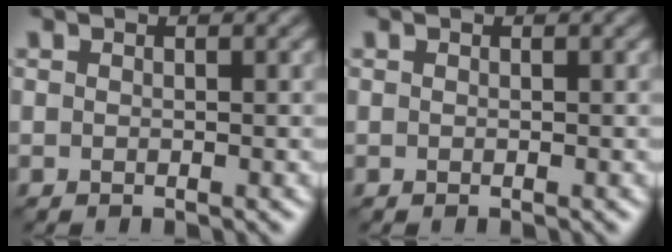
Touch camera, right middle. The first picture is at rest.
{"total": 0.0}